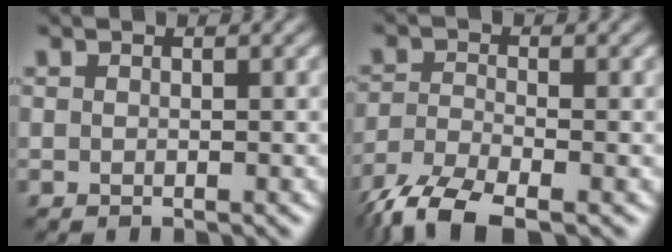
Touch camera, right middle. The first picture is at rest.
{"total": 6.1, "force": [-4.5, 1.7, 3.7], "torque": [-0.079, -0.014, -0.098]}